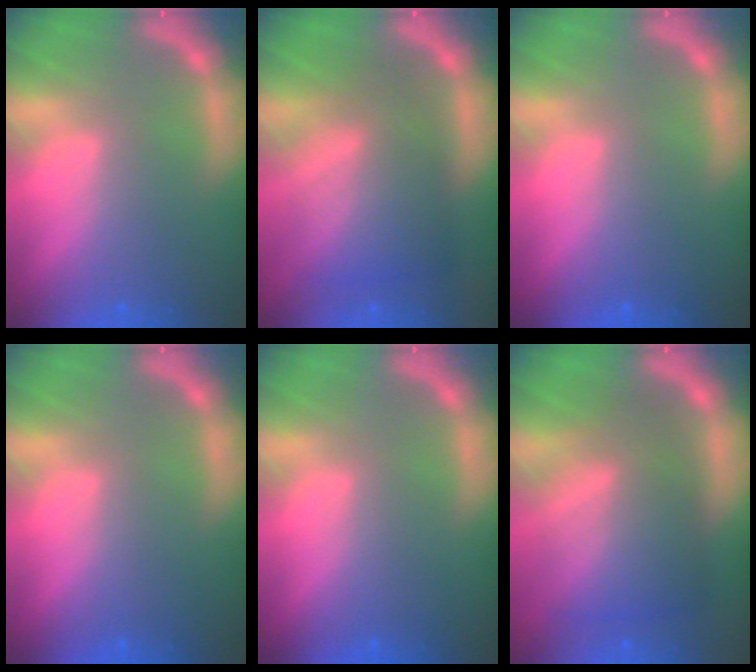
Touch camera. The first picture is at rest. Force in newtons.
{"total": 8.1}
{"total": 0.0}
{"total": 0.0}
{"total": 0.0}
{"total": 8.7}